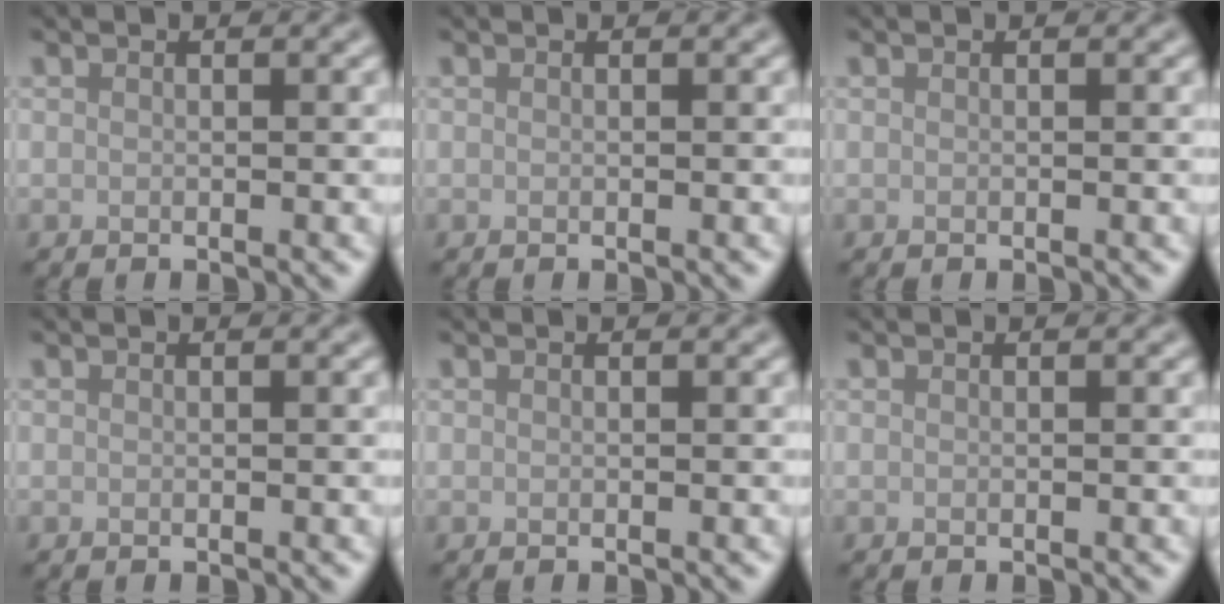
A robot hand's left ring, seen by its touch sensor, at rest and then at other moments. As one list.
[{"total": 0.0}, {"total": 0.0}, {"total": 0.0}, {"total": 0.0}, {"total": 0.0}]